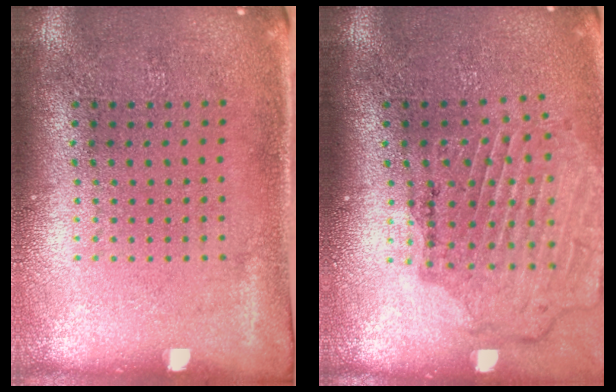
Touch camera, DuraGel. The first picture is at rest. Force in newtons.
{"total": 1.6, "press": 1.6, "slide": 0.2}